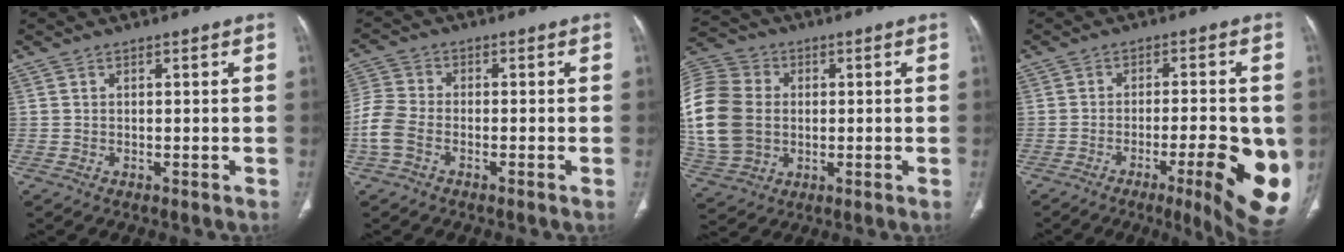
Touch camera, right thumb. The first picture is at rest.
{"total": 5.9, "force": [-2.1, 3.8, 3.9], "torque": [-0.099, 0.009, -0.056]}
{"total": 21.4, "force": [0.9, 17.2, 12.8], "torque": [-0.302, 0.020, 0.026]}
{"total": 14.5, "force": [-4.1, 3.4, 13.5], "torque": [-0.148, -0.008, -0.048]}